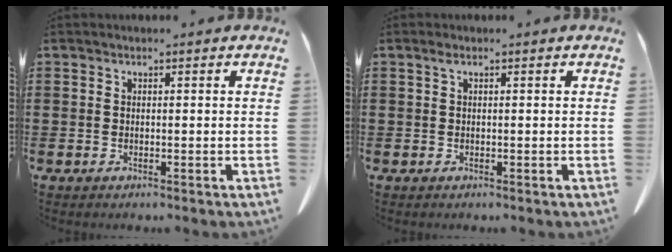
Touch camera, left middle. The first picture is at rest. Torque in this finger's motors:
{"motor_torque": [0.82, 0.63, 0.12, 0.07]}